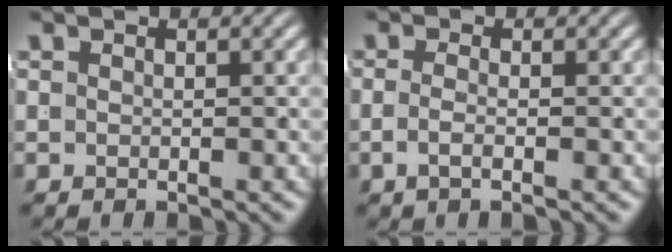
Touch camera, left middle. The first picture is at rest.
{"total": 1.8, "force": [-1.0, -0.4, 1.4], "torque": [-0.026, -0.011, -0.012]}